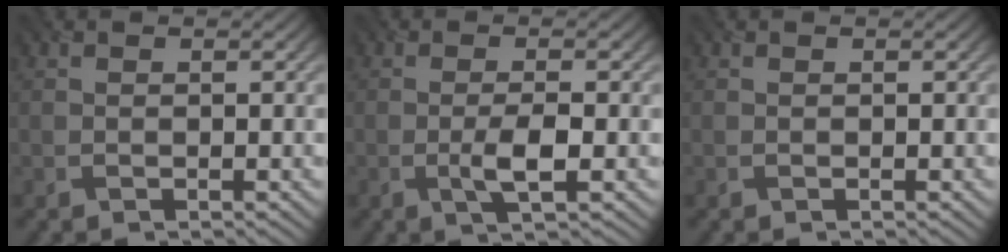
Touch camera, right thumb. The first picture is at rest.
{"total": 3.4, "force": [-0.9, 0.7, 3.2], "torque": [-0.063, 0.002, -0.021]}
{"total": 0.0}